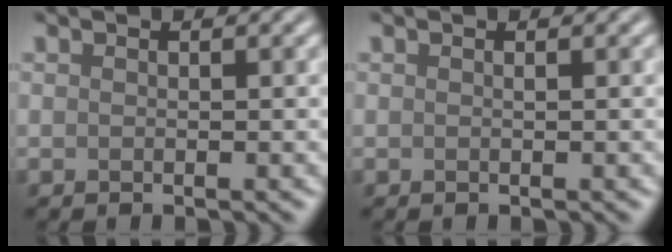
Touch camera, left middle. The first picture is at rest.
{"total": 0.0}